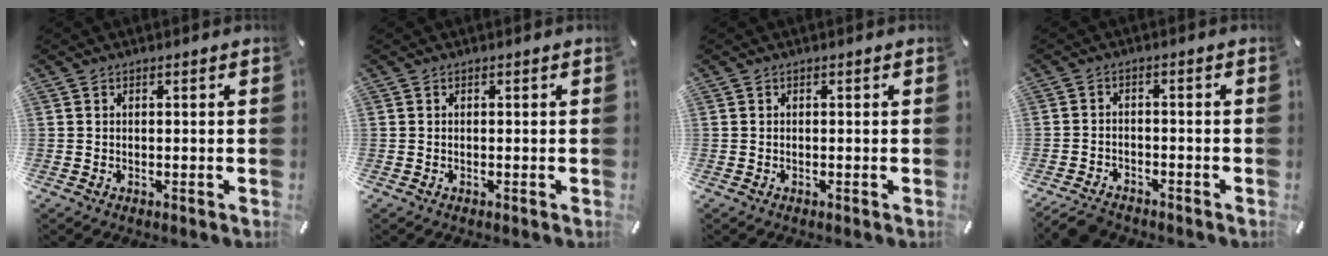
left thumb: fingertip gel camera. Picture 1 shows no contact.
{"total": 0.0}
{"total": 0.0}
{"total": 4.5, "force": [-4.0, 1.7, 1.2], "torque": [-0.035, 0.012, -0.080]}